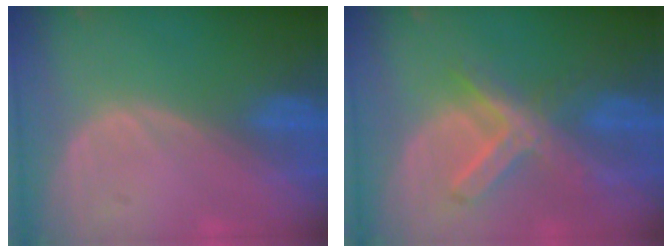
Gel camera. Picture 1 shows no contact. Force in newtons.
{"total": 7.4, "press": 6.2, "slide": 4.0}